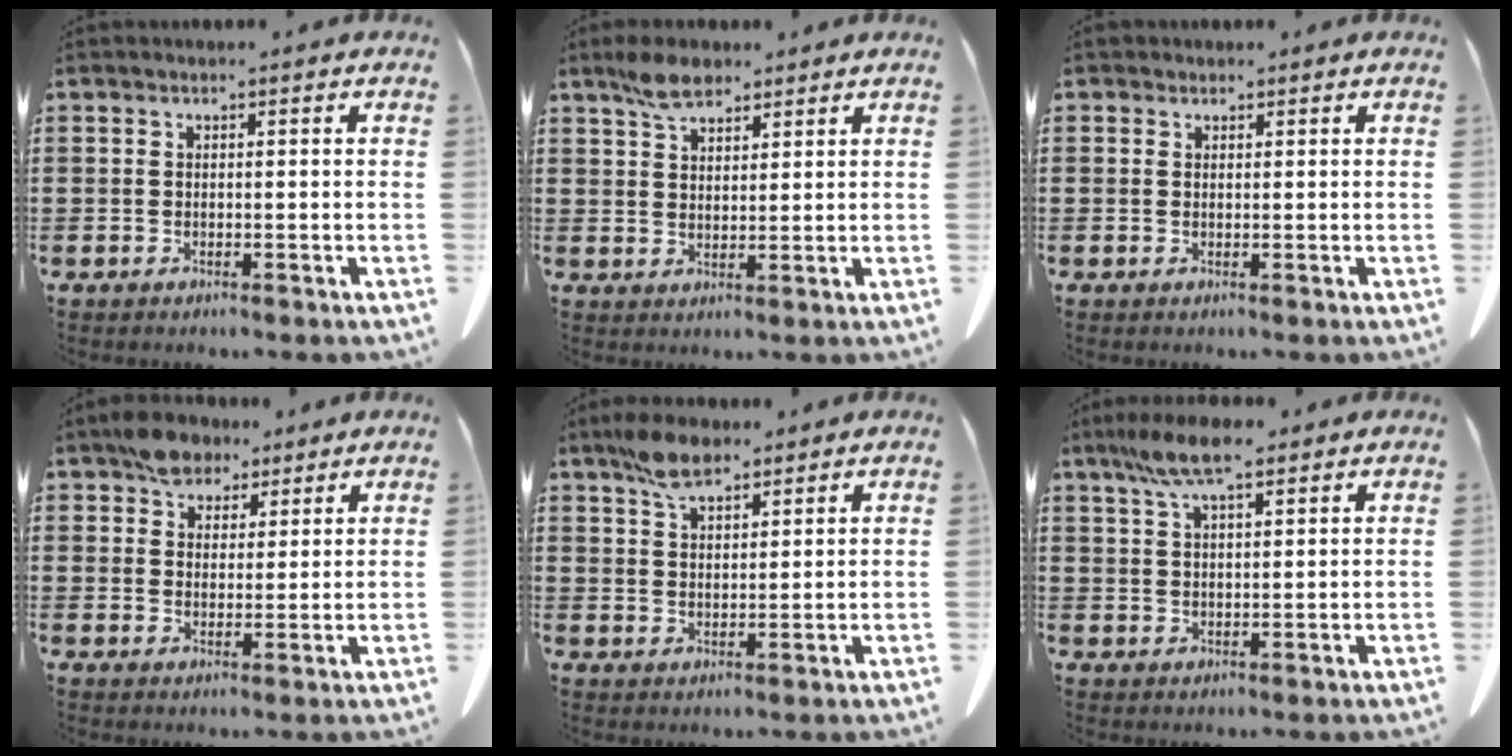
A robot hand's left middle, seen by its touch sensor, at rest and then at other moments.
{"total": 5.0, "force": [3.7, 2.3, 2.5], "torque": [-0.059, 0.005, 0.072]}
{"total": 1.0, "force": [0.8, 0.6, 0.1], "torque": [-0.006, 0.003, 0.016]}
{"total": 5.5, "force": [4.4, 3.1, 1.3], "torque": [-0.035, 0.005, 0.084]}
{"total": 5.7, "force": [4.3, 2.3, 3.0], "torque": [-0.061, -0.002, 0.079]}
{"total": 7.1, "force": [4.9, 1.6, 4.9], "torque": [-0.105, -0.001, 0.088]}